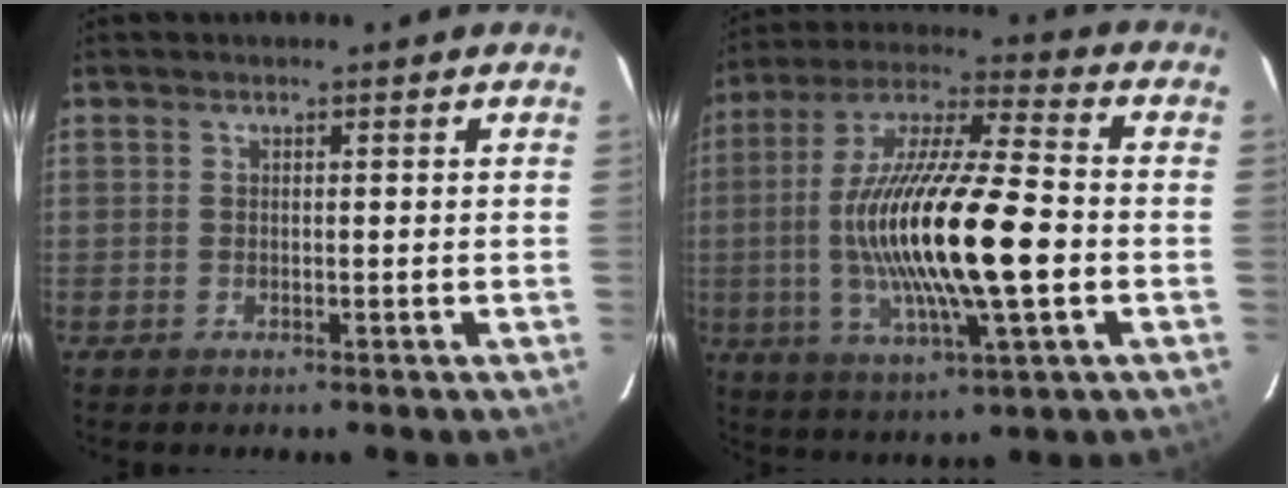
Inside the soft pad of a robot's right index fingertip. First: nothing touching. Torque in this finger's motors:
{"motor_torque": [1.68, -0.46, 1.05, 0.21]}